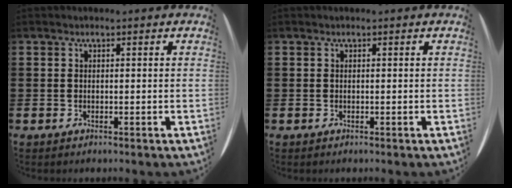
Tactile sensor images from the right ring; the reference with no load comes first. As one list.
[{"total": 0.0}]